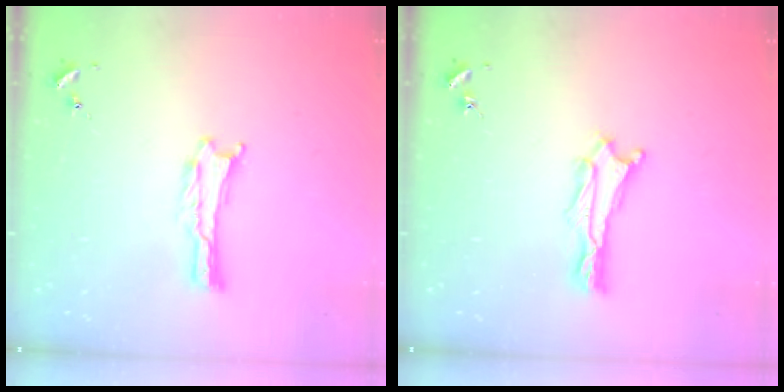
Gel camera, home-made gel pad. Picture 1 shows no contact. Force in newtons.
{"total": 0.9, "press": 0.9, "slide": 0.2}